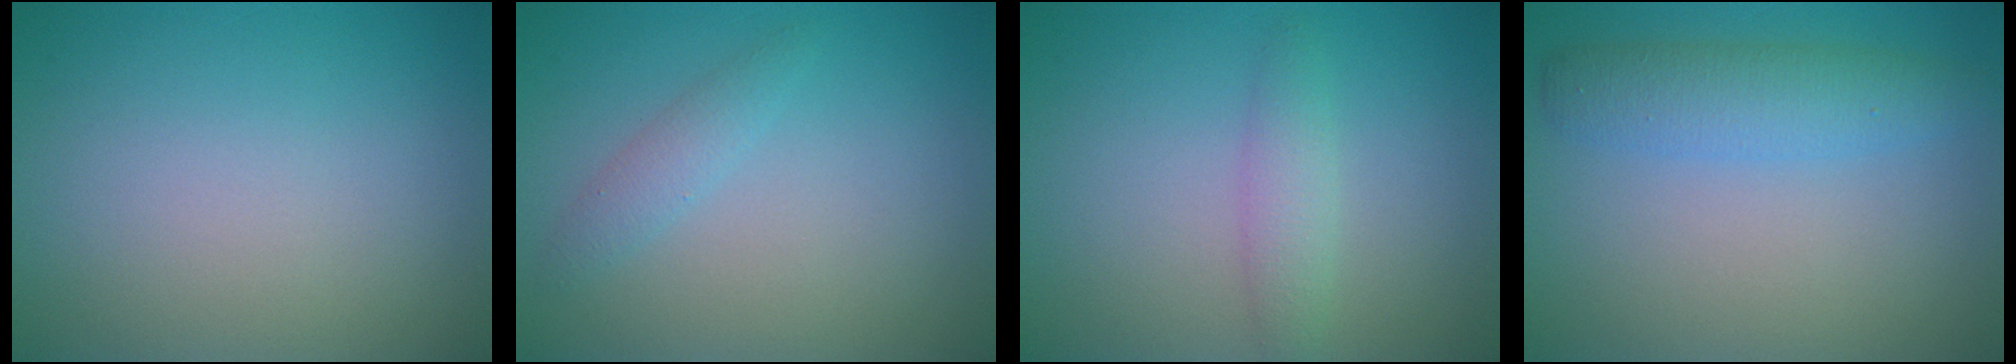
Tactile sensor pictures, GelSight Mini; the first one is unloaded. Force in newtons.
{"total": 1.5, "press": 1.5, "slide": 0.1}
{"total": 1.8, "press": 1.8, "slide": 0.0}
{"total": 3.5, "press": 3.5, "slide": 0.1}